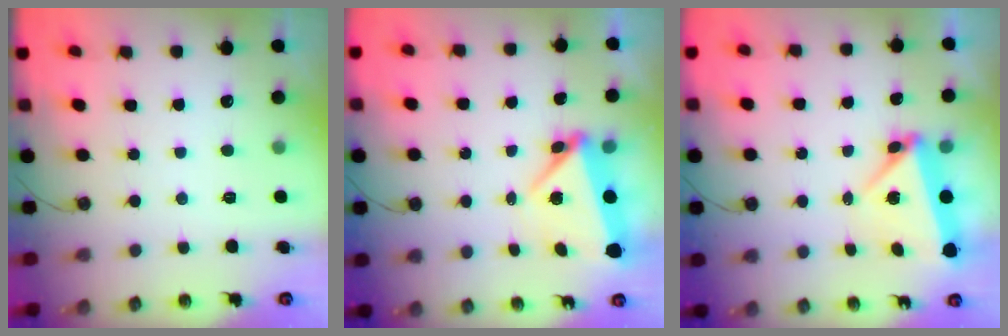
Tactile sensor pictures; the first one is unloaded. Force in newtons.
{"total": 5.8, "press": 5.8, "slide": 0.3}
{"total": 5.6, "press": 5.6, "slide": 0.6}